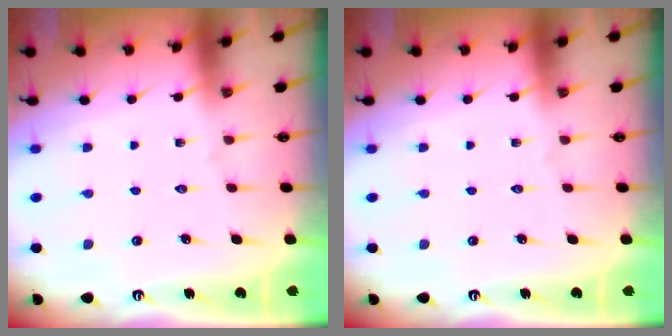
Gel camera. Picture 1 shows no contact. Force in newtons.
{"total": 0.0}